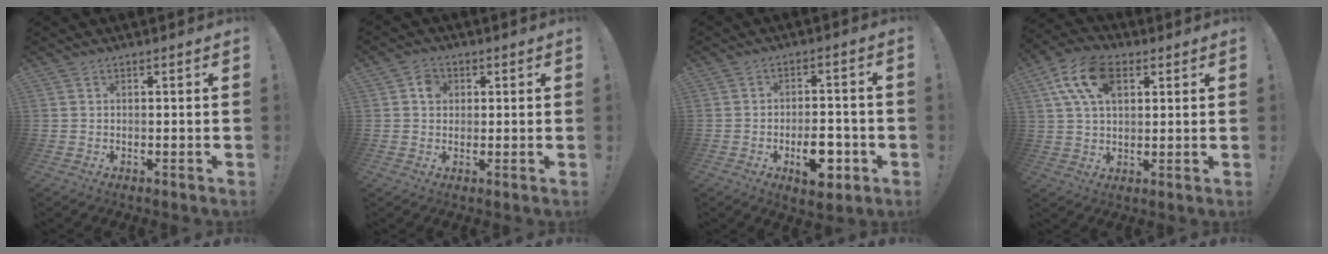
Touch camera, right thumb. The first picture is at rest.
{"total": 3.8, "force": [0.9, 3.2, 1.8], "torque": [-0.008, -0.004, 0.012]}
{"total": 10.3, "force": [-4.4, 5.4, 7.6], "torque": [-0.113, 0.021, -0.070]}
{"total": 13.7, "force": [5.5, 8.0, 9.7], "torque": [-0.177, -0.005, 0.103]}